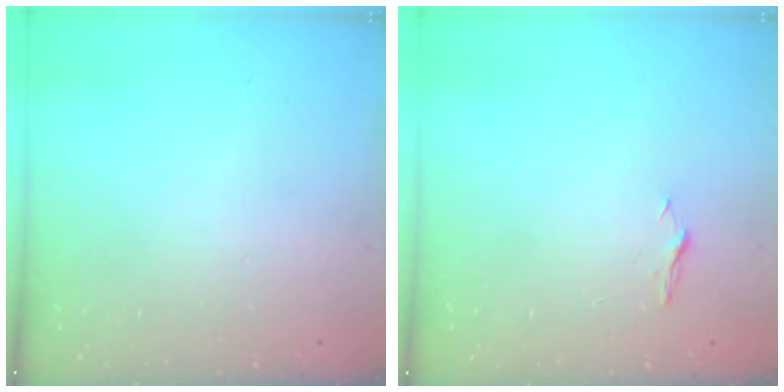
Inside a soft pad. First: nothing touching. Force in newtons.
{"total": 3.7, "press": 3.7, "slide": 0.5}